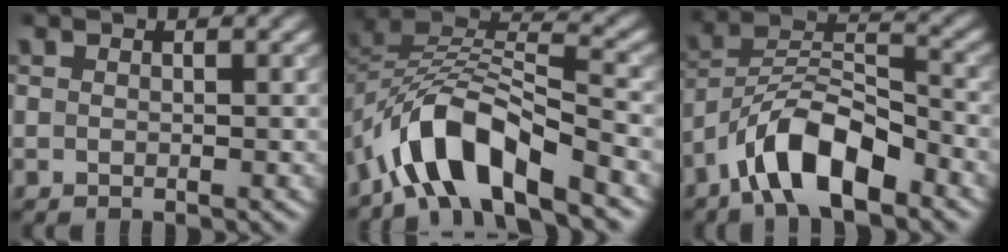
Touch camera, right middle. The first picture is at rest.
{"total": 8.3, "force": [-5.5, 3.1, 5.4], "torque": [-0.089, 0.005, -0.110]}
{"total": 7.8, "force": [-5.1, 2.7, 5.2], "torque": [-0.083, 0.011, -0.098]}